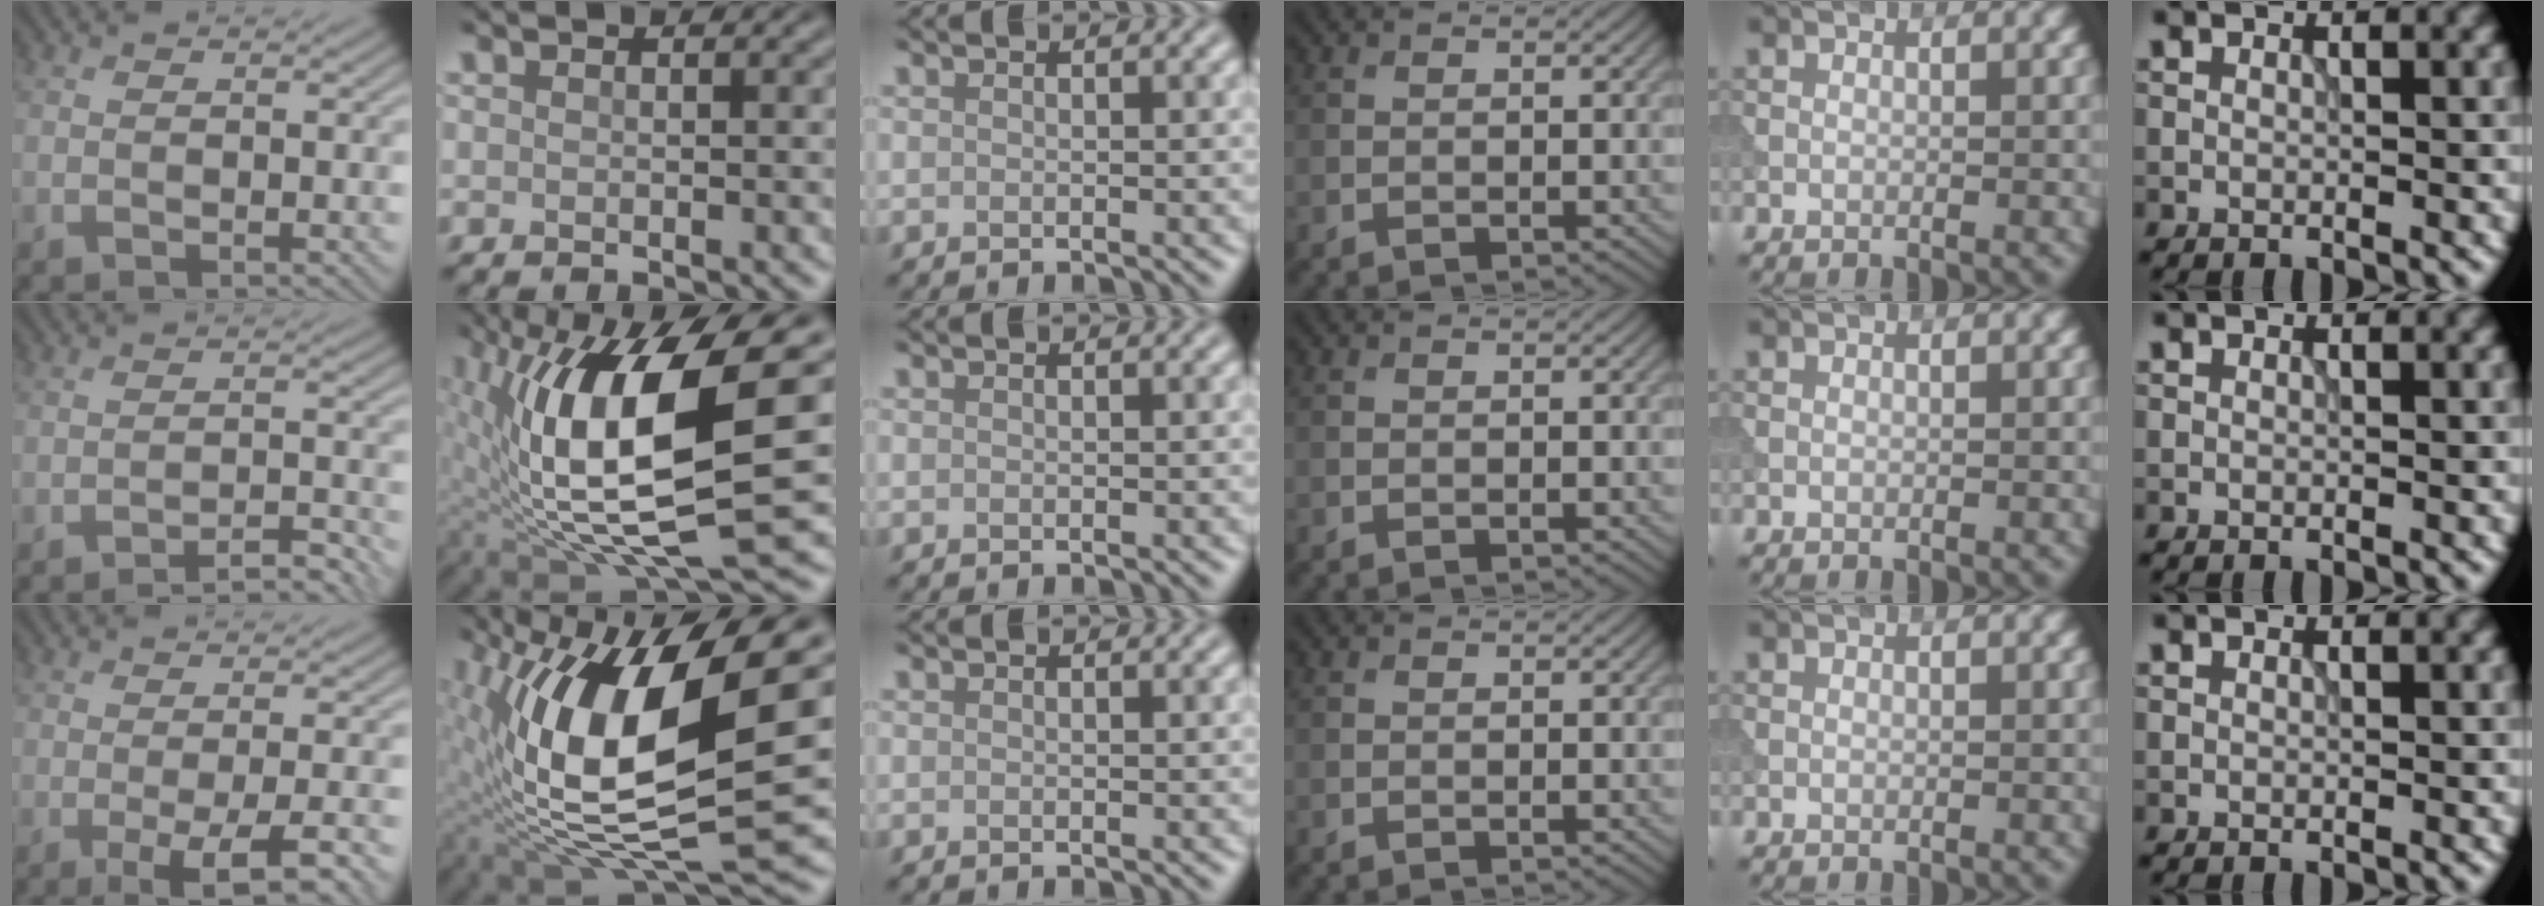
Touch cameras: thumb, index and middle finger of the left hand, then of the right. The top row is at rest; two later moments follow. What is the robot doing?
{"motion": "extract", "object": "tissue"}